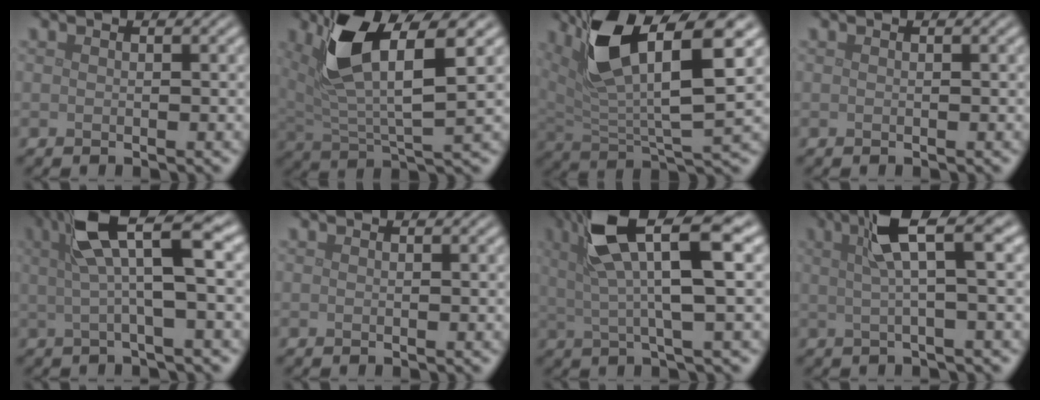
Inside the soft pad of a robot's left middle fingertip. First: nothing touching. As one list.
[{"total": 8.4, "force": [3.7, 2.8, 7.1], "torque": [-0.149, -0.001, 0.064]}, {"total": 10.7, "force": [5.3, 3.5, 8.6], "torque": [-0.161, 0.002, 0.097]}, {"total": 0.0}, {"total": 7.2, "force": [2.2, 1.5, 6.7], "torque": [-0.110, 0.018, 0.028]}, {"total": 0.0}, {"total": 9.2, "force": [3.6, 2.2, 8.1], "torque": [-0.136, 0.017, 0.062]}, {"total": 5.6, "force": [2.0, 1.1, 5.1], "torque": [-0.078, 0.020, 0.028]}]